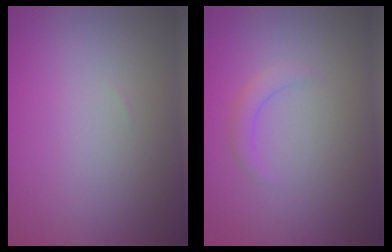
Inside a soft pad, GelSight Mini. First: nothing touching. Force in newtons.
{"total": 1.4, "press": 1.4, "slide": 0.0}